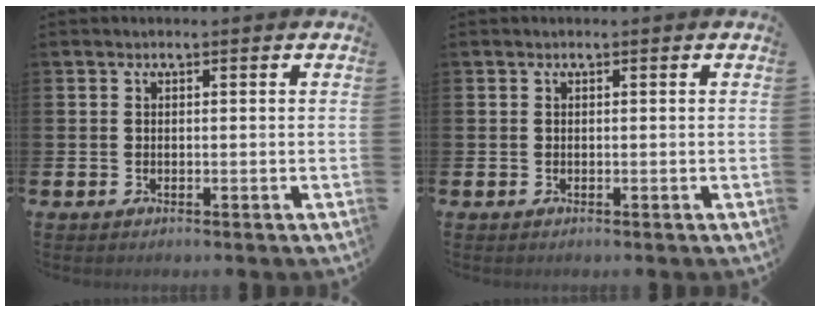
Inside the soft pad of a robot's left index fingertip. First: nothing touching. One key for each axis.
{"total": 0.0}